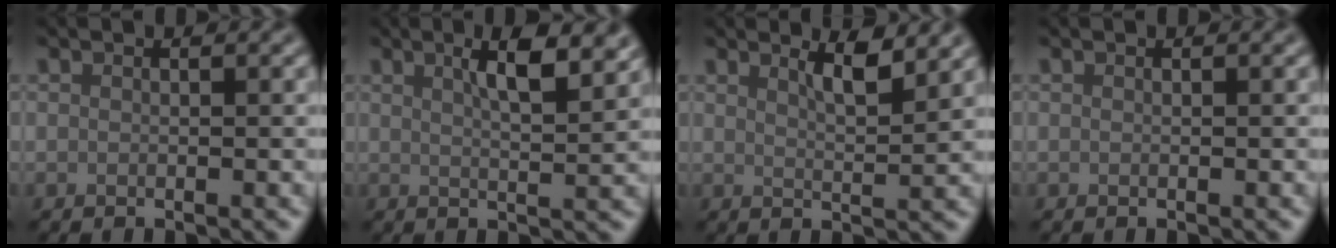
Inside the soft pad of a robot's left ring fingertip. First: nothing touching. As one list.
[{"total": 4.9, "force": [2.4, 1.3, 4.0], "torque": [-0.058, 0.005, 0.036]}, {"total": 3.1, "force": [2.0, 0.7, 2.2], "torque": [-0.031, -0.003, 0.034]}, {"total": 0.0}]